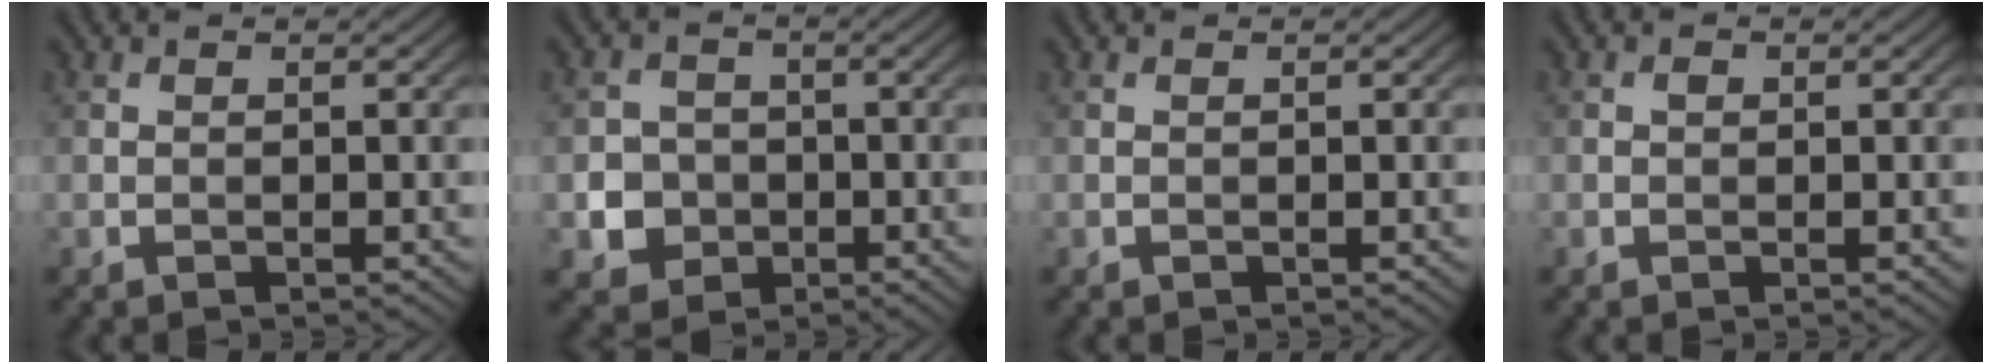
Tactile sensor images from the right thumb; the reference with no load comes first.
{"total": 5.1, "force": [-1.2, 4.8, 1.4], "torque": [-0.025, -0.006, -0.043]}
{"total": 0.0}
{"total": 0.6, "force": [0.1, 0.5, 0.3], "torque": [-0.003, -0.002, -0.001]}